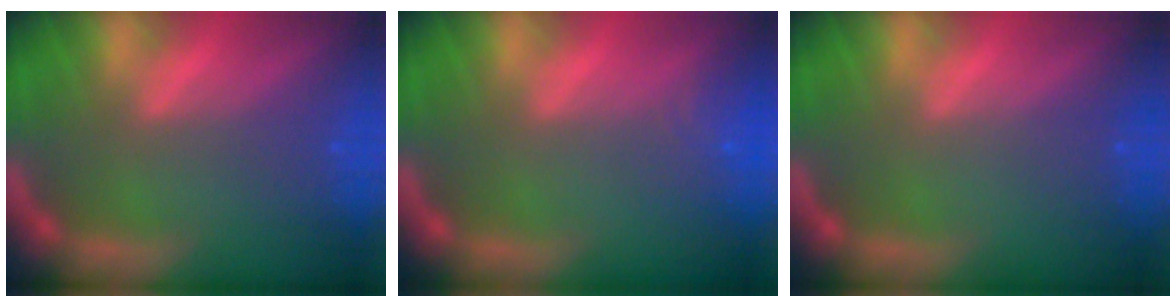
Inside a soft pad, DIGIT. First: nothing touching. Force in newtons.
{"total": 1.9}
{"total": 0.0}